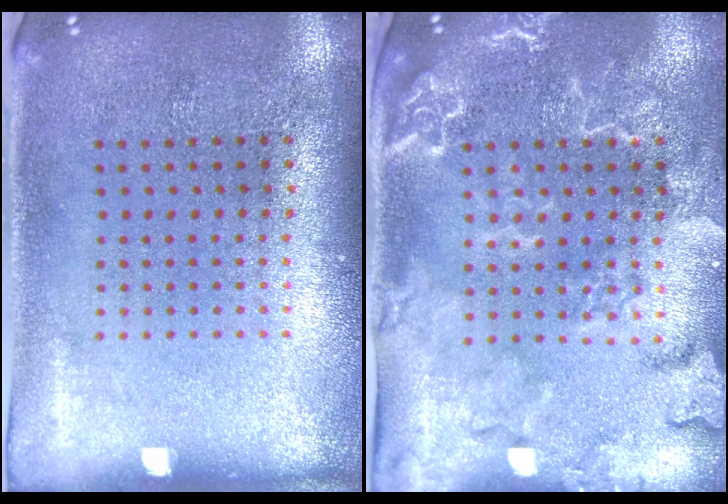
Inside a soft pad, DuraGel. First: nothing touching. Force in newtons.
{"total": 2.6, "press": 2.4, "slide": 0.9}